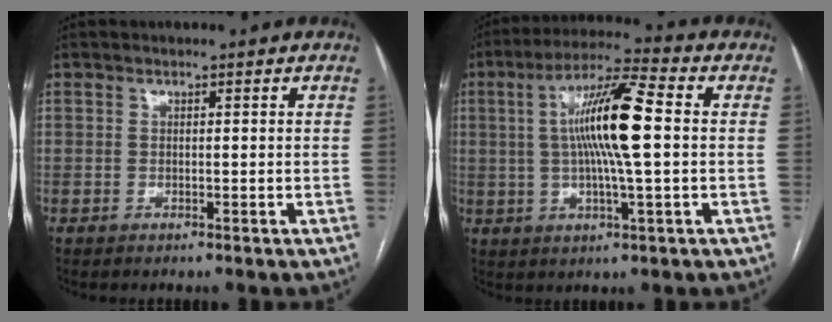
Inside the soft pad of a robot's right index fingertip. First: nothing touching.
{"total": 12.7, "force": [1.0, 0.8, 12.7], "torque": [-0.234, 0.012, 0.014]}